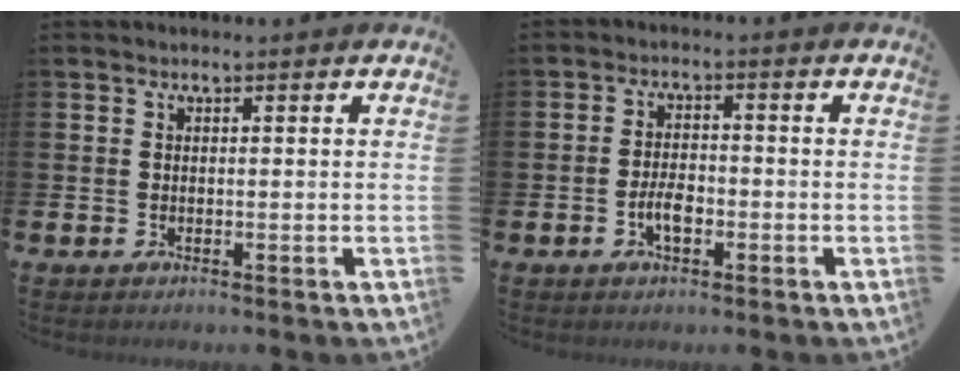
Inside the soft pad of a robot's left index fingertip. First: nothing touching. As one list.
[{"total": 3.2, "force": [-1.1, 1.6, 2.5], "torque": [-0.040, 0.003, -0.023]}]